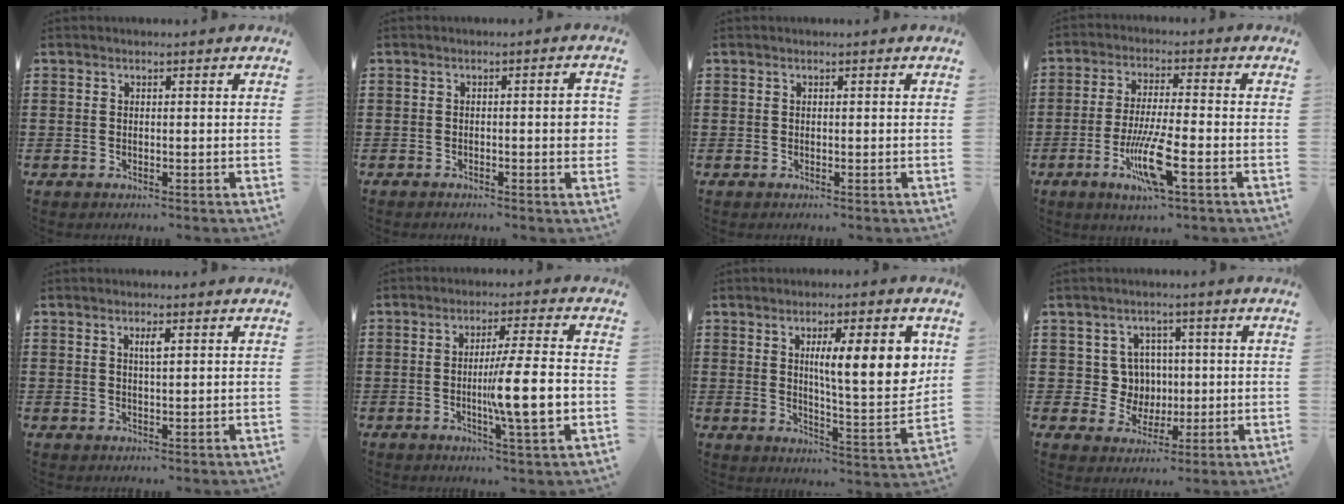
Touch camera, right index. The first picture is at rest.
{"total": 3.2, "force": [-0.6, 0.6, 3.1], "torque": [-0.041, -0.001, -0.014]}
{"total": 0.0}
{"total": 9.0, "force": [-3.7, 1.6, 8.1], "torque": [-0.161, -0.012, -0.068]}
{"total": 1.7, "force": [0.7, 0.3, 1.5], "torque": [-0.030, 0.003, 0.010]}
{"total": 9.5, "force": [-1.7, 0.5, 9.4], "torque": [-0.140, -0.013, -0.033]}
{"total": 11.5, "force": [3.6, 2.6, 10.6], "torque": [-0.165, -0.008, 0.049]}
{"total": 5.4, "force": [0.5, 5.1, 1.7], "torque": [-0.049, 0.013, 0.006]}